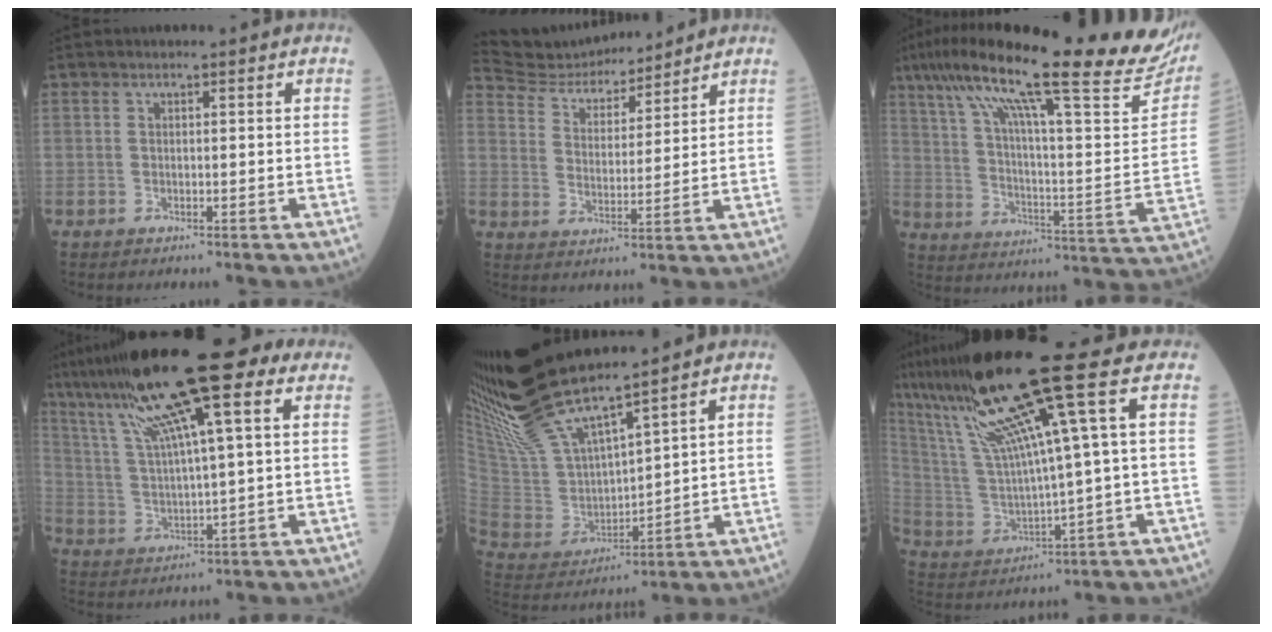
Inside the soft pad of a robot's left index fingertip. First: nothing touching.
{"total": 11.2, "force": [10.8, 2.0, 2.2], "torque": [-0.046, 0.015, 0.193]}
{"total": 32.2, "force": [24.9, 3.2, 20.2], "torque": [-0.286, -0.015, 0.336]}
{"total": 19.3, "force": [11.0, 2.1, 15.7], "torque": [-0.277, 0.038, 0.183]}
{"total": 14.7, "force": [13.0, 0.3, 6.8], "torque": [-0.150, -0.005, 0.271]}
{"total": 17.1, "force": [9.1, -1.4, 14.4], "torque": [-0.264, 0.015, 0.163]}